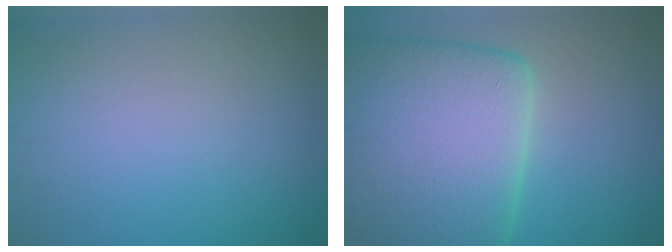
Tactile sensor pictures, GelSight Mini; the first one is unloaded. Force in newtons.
{"total": 16.2, "press": 16.1, "slide": 1.5}